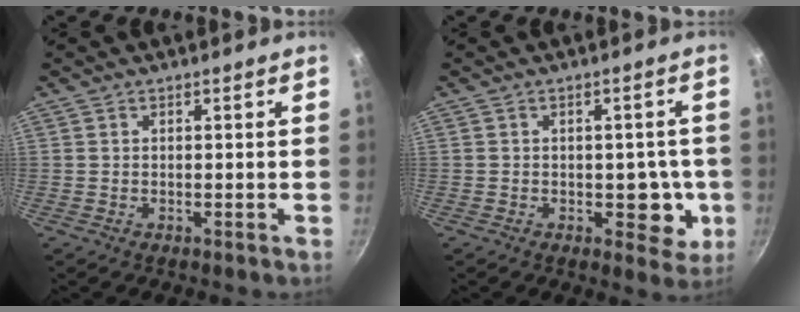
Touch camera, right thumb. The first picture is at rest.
{"total": 7.0, "force": [-1.4, 4.5, 5.2], "torque": [-0.020, 0.003, -0.015]}